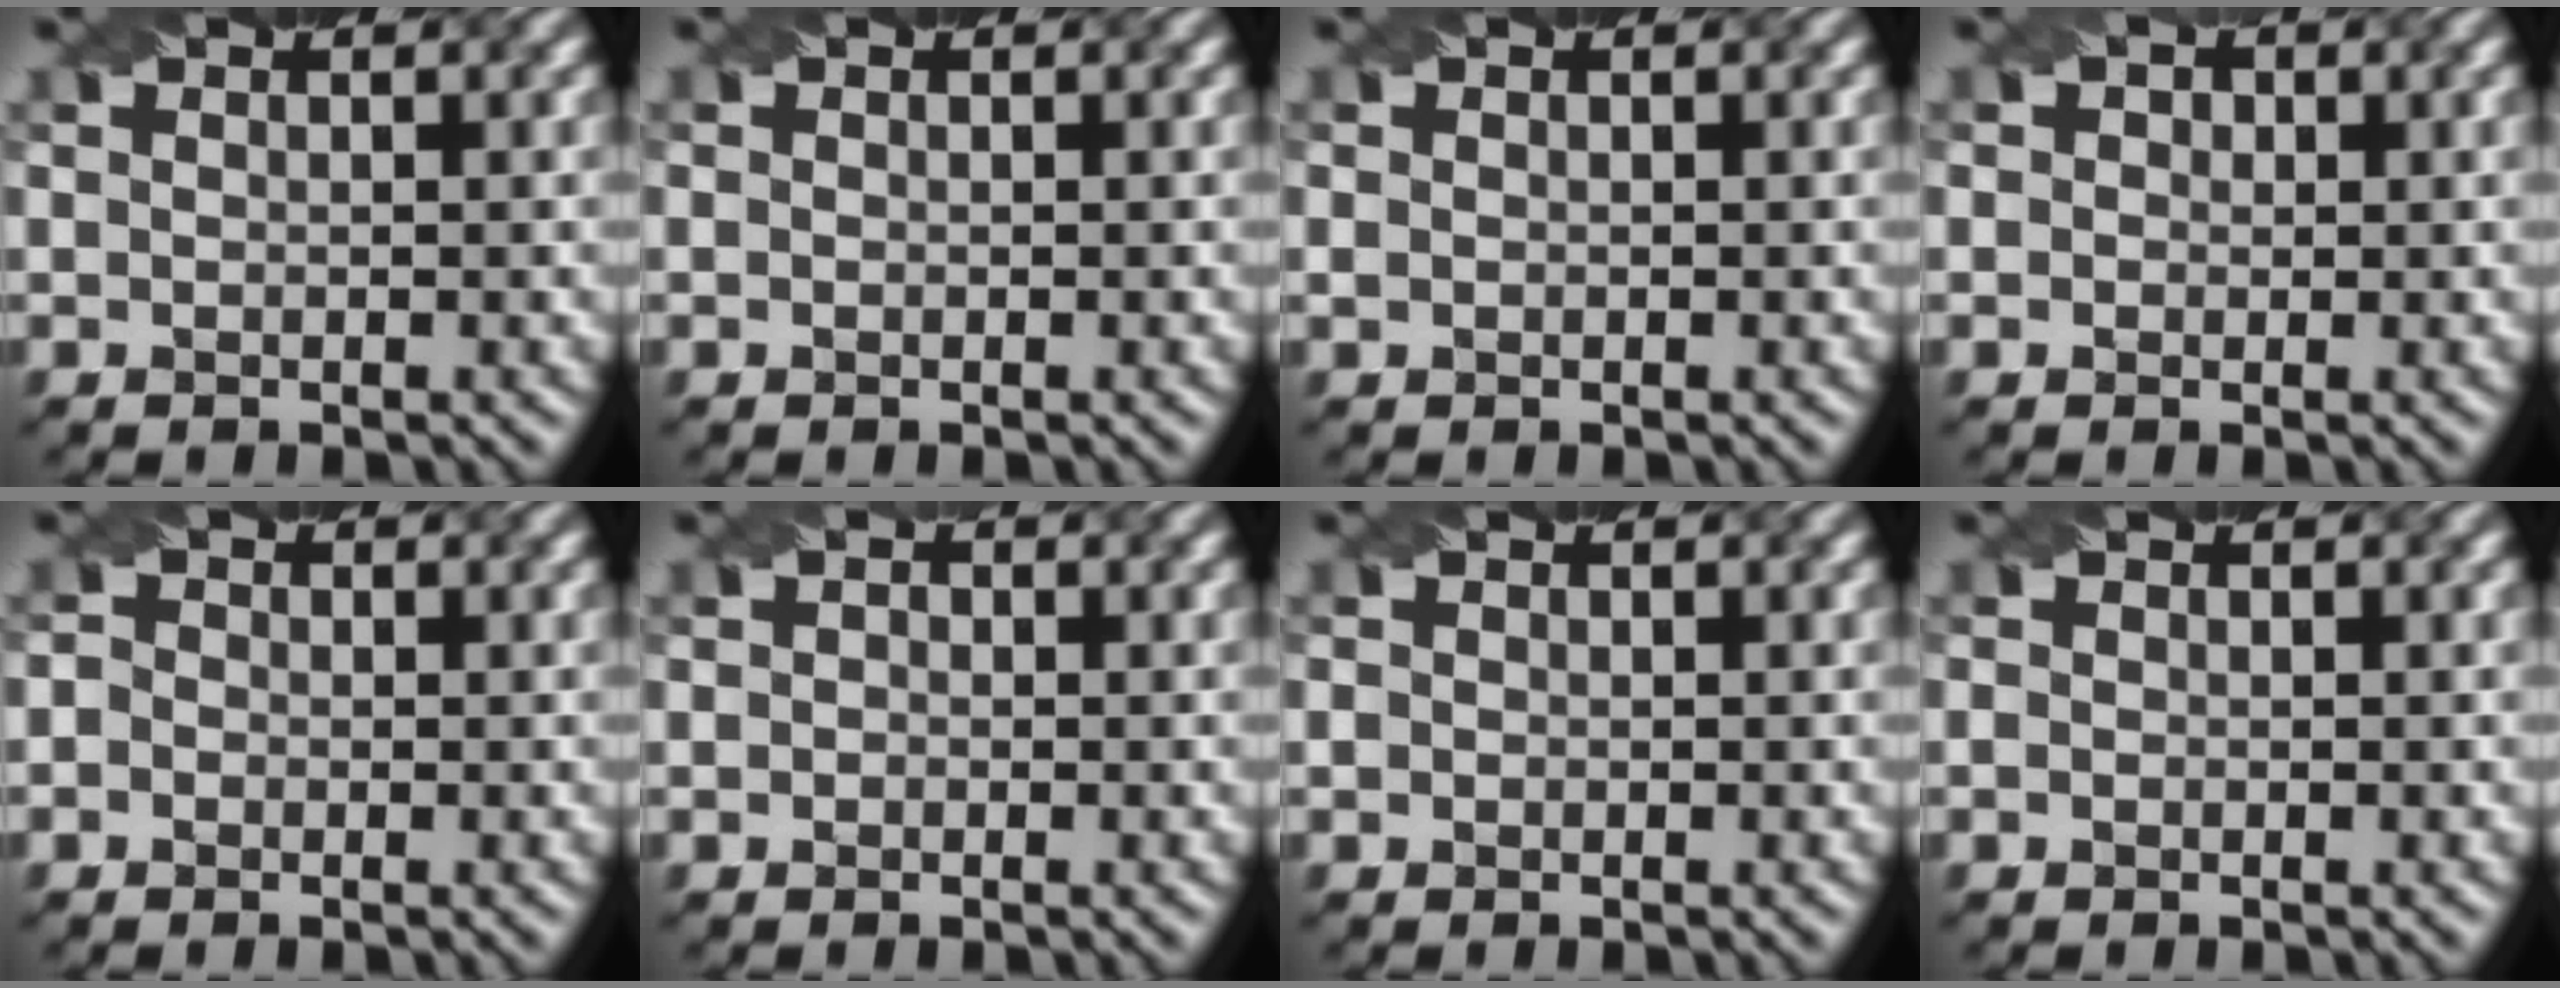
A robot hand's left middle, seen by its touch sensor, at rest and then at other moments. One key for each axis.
{"total": 0.7, "fx": -0.3, "fy": -0.4, "fz": -0.5, "tx": -0.002, "ty": -0.006, "tz": 0.006}
{"total": 1.1, "fx": -0.5, "fy": -0.6, "fz": -0.8, "tx": -0.003, "ty": -0.008, "tz": 0.014}
{"total": 0.7, "fx": -0.3, "fy": 0.1, "fz": -0.5, "tx": -0.007, "ty": 0.004, "tz": 0.009}
{"total": 1.7, "fx": -1.3, "fy": -0.3, "fz": -1.0, "tx": 0.002, "ty": -0.006, "tz": 0.000}
{"total": 1.2, "fx": -0.9, "fy": -0.3, "fz": -0.8, "tx": -0.002, "ty": -0.003, "tz": 0.008}
{"total": 1.4, "fx": -0.8, "fy": -0.6, "fz": -1.0, "tx": -0.002, "ty": -0.002, "tz": 0.012}
{"total": 1.1, "fx": -0.6, "fy": -0.6, "fz": -0.7, "tx": -0.003, "ty": -0.009, "tz": 0.010}